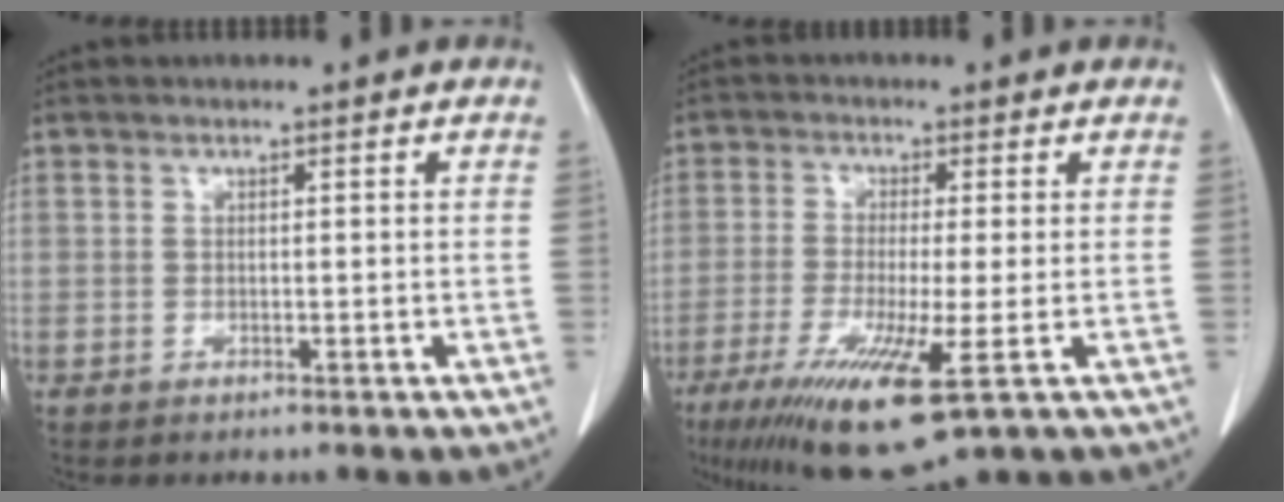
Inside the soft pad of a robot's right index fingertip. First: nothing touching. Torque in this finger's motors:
{"motor_torque": [1.70, -0.44, 0.79, 0.21]}